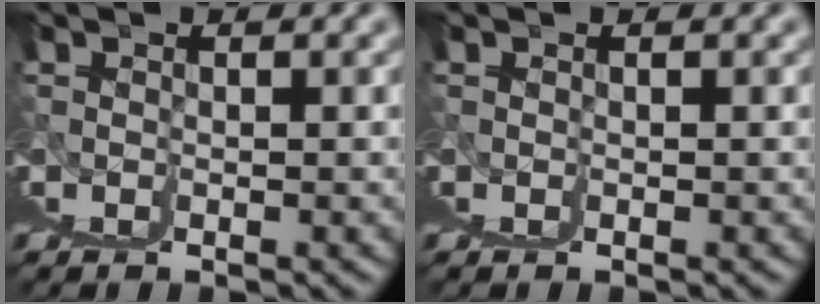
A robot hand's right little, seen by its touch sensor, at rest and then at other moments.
{"total": 0.0}